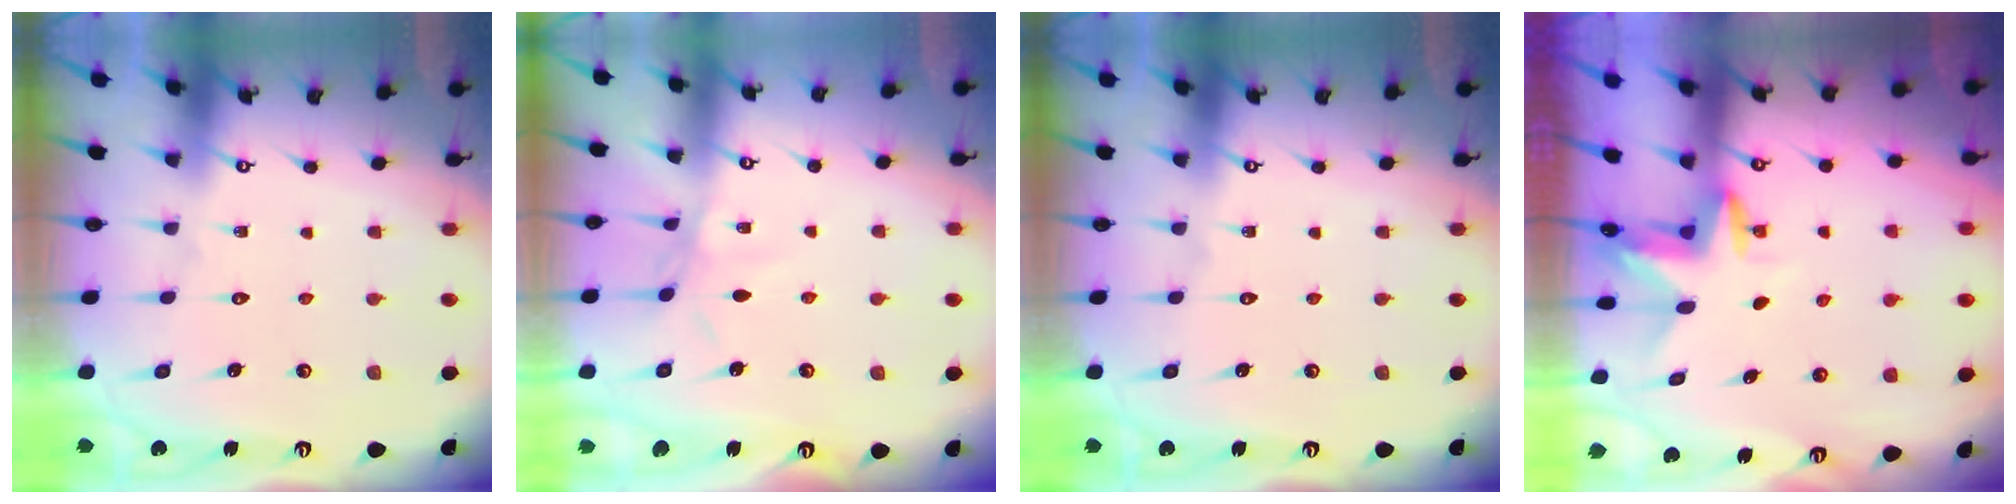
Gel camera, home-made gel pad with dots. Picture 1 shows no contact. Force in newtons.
{"total": 2.8, "press": 2.8, "slide": 0.2}
{"total": 0.0}
{"total": 3.4, "press": 3.3, "slide": 0.3}